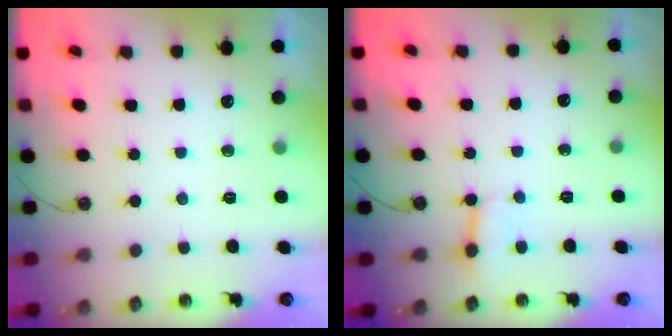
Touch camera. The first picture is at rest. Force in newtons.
{"total": 2.8, "press": 2.8, "slide": 0.2}